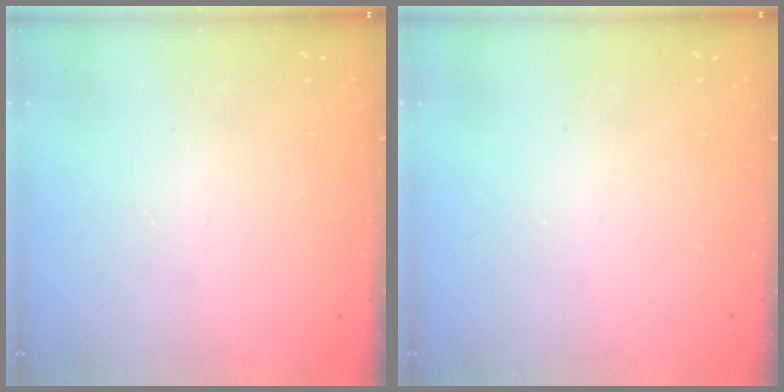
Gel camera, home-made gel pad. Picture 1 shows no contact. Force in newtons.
{"total": 0.0}